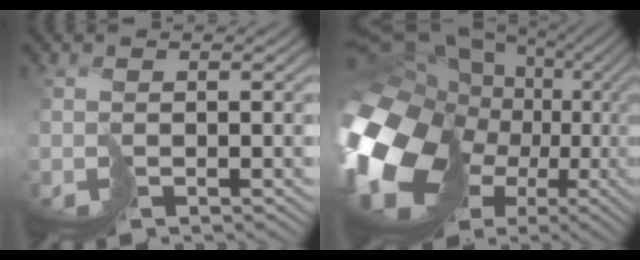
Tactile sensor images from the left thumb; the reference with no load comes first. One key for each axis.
{"total": 19.8, "fx": -2.3, "fy": 15.3, "fz": 12.3, "tx": -0.332, "ty": -0.028, "tz": -0.017}